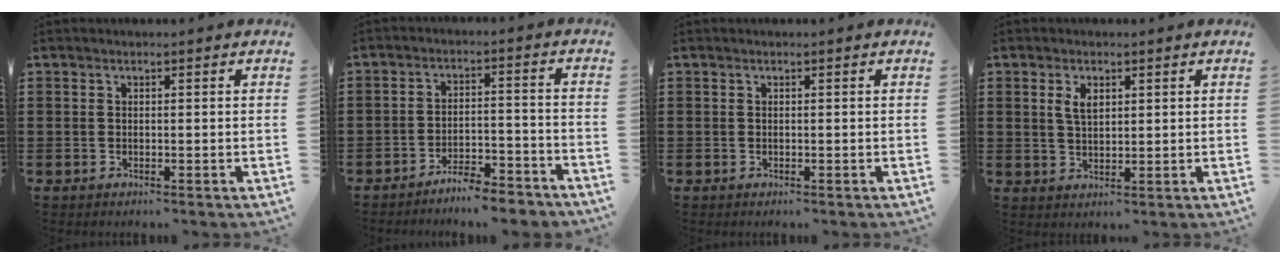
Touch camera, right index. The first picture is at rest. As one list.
[{"total": 5.2, "force": [-5.0, 0.4, 1.3], "torque": [-0.024, 0.007, -0.098]}, {"total": 0.0}, {"total": 3.1, "force": [1.2, 1.6, 2.4], "torque": [-0.051, 0.007, 0.020]}]